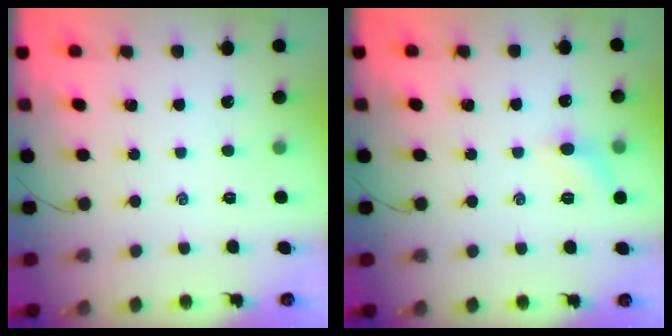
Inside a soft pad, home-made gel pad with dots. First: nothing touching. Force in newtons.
{"total": 7.1, "press": 6.9, "slide": 1.4}